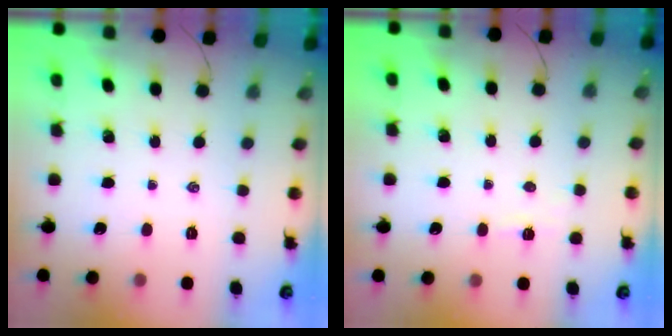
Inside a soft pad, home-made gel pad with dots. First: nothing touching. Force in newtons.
{"total": 2.8, "press": 2.7, "slide": 0.9}